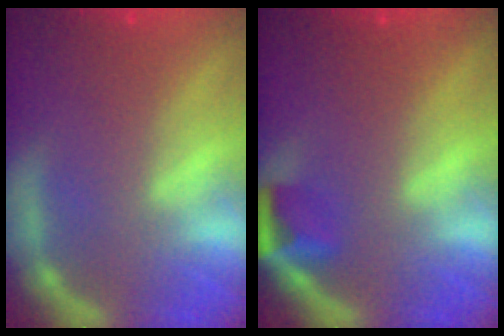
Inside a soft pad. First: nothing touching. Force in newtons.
{"total": 2.9}